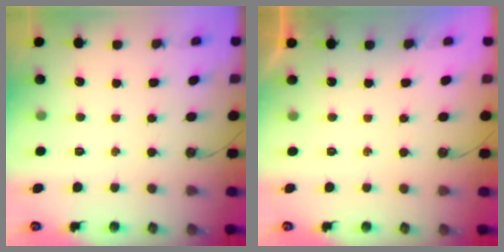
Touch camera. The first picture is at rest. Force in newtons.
{"total": 0.0}